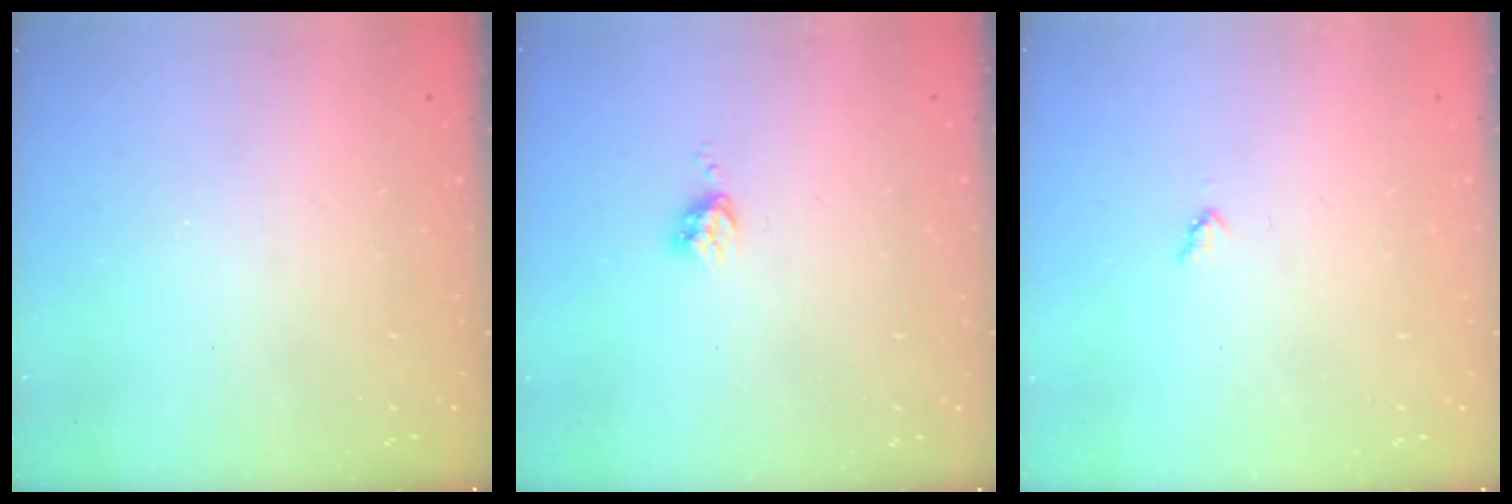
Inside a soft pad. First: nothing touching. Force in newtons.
{"total": 3.7, "press": 3.7, "slide": 0.5}
{"total": 3.0, "press": 3.0, "slide": 0.3}